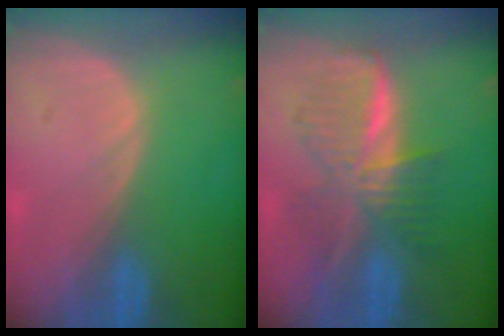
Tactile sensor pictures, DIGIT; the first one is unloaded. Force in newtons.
{"total": 7.7, "press": 7.7, "slide": 0.3}